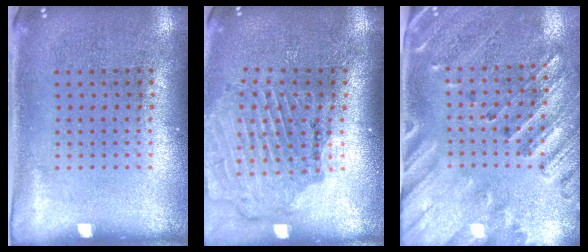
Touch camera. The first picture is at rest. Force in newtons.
{"total": 1.7, "press": 1.7, "slide": 0.1}
{"total": 2.5, "press": 2.2, "slide": 1.3}